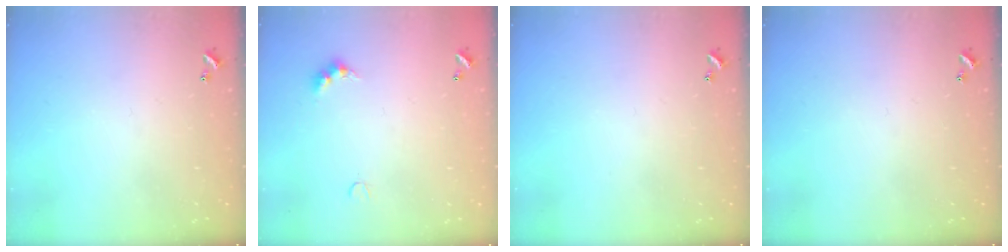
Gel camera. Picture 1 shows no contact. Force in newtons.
{"total": 2.9, "press": 2.8, "slide": 0.7}
{"total": 0.0}
{"total": 0.0}